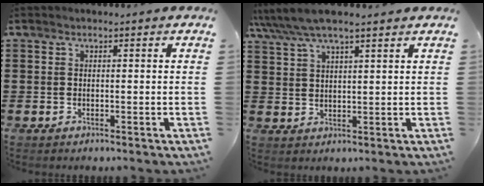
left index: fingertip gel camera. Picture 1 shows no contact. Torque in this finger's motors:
{"motor_torque": [2.13, 0.00, 0.76, 0.21]}